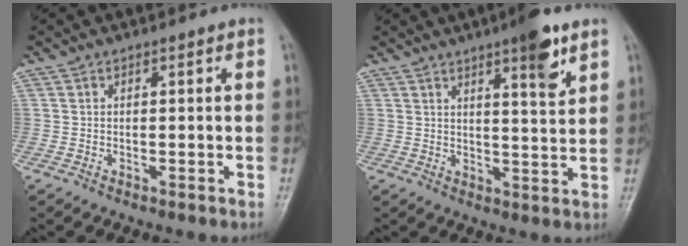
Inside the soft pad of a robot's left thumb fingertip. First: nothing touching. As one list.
[{"total": 7.9, "force": [4.7, 1.5, 6.2], "torque": [-0.081, -0.027, 0.066]}]